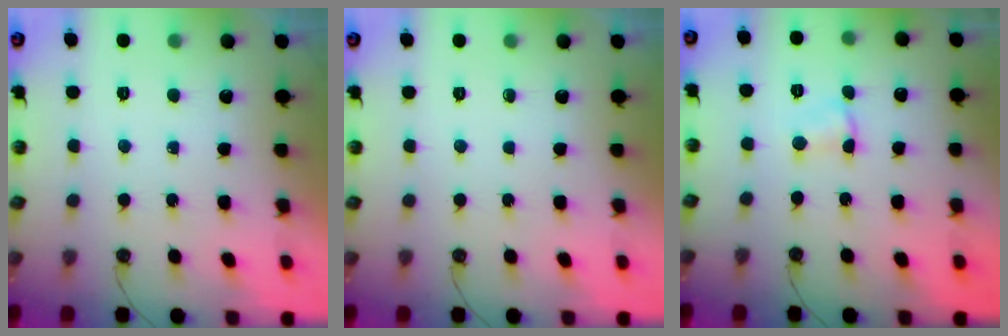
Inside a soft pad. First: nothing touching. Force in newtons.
{"total": 0.0}
{"total": 2.2, "press": 2.2, "slide": 0.4}